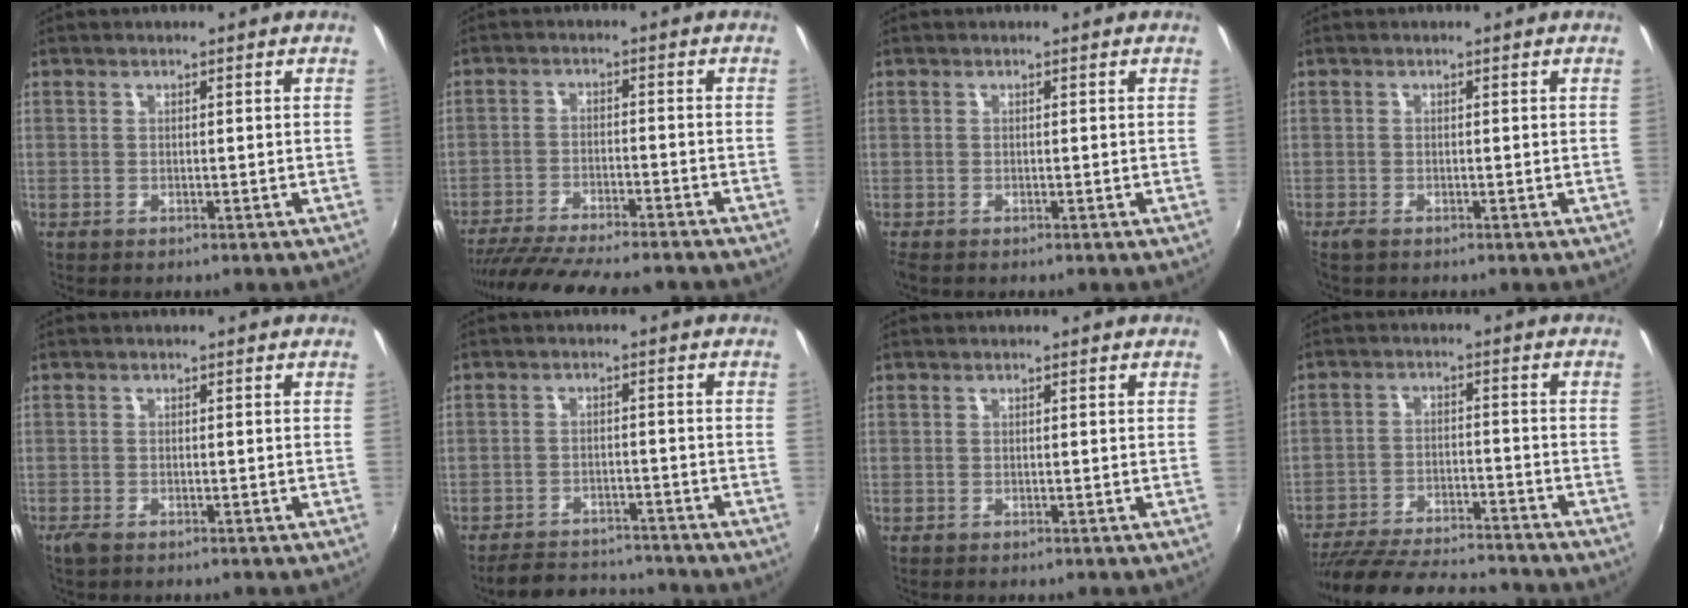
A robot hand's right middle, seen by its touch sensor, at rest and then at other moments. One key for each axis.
{"total": 17.4, "fx": -15.2, "fy": 2.7, "fz": 8.1, "tx": -0.158, "ty": -0.029, "tz": -0.233}
{"total": 0.9, "fx": -0.7, "fy": 0.3, "fz": 0.4, "tx": -0.011, "ty": -0.006, "tz": -0.012}
{"total": 1.6, "fx": -1.2, "fy": 0.5, "fz": 0.9, "tx": -0.020, "ty": -0.007, "tz": -0.024}
{"total": 1.9, "fx": -1.4, "fy": 0.7, "fz": 1.0, "tx": -0.023, "ty": -0.008, "tz": -0.027}
{"total": 9.2, "fx": -8.7, "fy": 2.4, "fz": 2.1, "tx": -0.061, "ty": 0.009, "tz": -0.125}
{"total": 0.0}
{"total": 20.1, "fx": -17.7, "fy": 4.4, "fz": 8.5, "tx": -0.172, "ty": -0.023, "tz": -0.264}